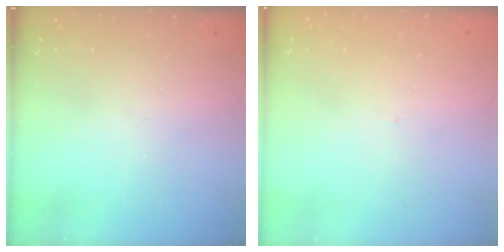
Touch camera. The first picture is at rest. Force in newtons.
{"total": 1.7, "press": 1.6, "slide": 0.1}